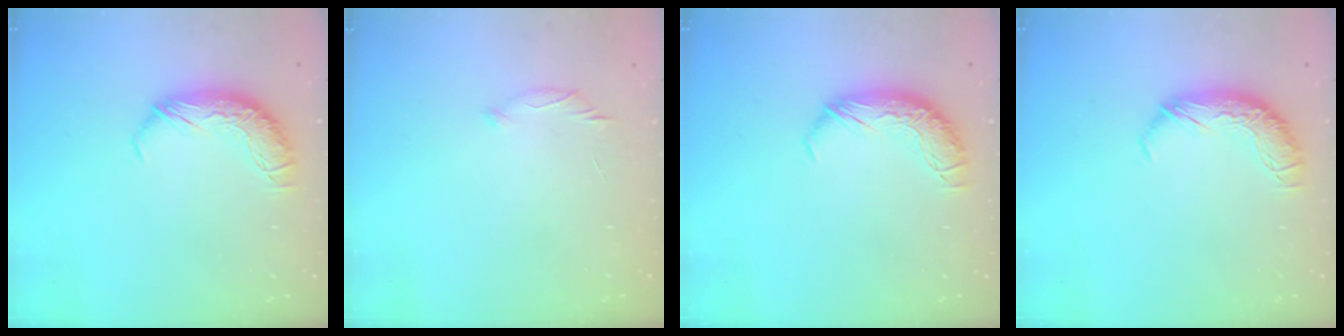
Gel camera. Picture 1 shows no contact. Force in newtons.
{"total": 7.7, "press": 7.7, "slide": 0.6}
{"total": 0.0}
{"total": 0.0}